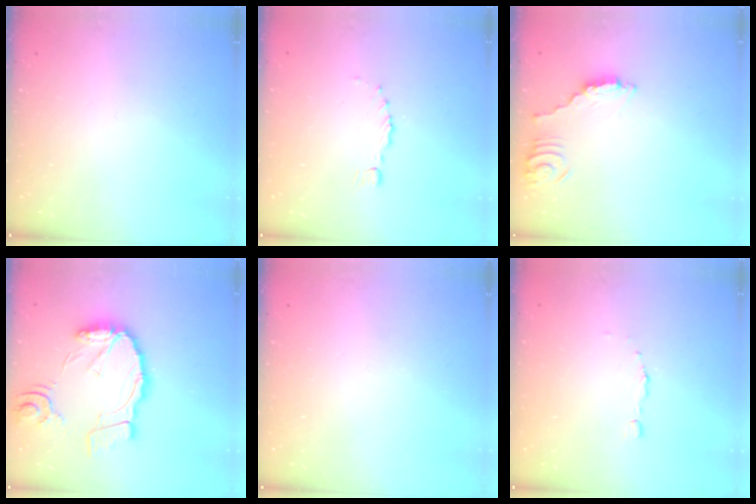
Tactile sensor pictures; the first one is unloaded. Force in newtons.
{"total": 0.0}
{"total": 3.0, "press": 3.0, "slide": 0.1}
{"total": 16.8, "press": 16.7, "slide": 1.4}
{"total": 0.0}
{"total": 1.7, "press": 1.7, "slide": 0.2}